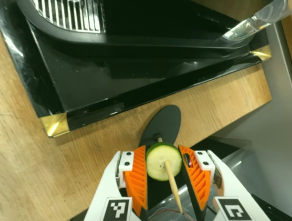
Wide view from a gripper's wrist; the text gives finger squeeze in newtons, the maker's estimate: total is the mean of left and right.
{"total": 9.5, "left": 9.4, "right": 9.5}